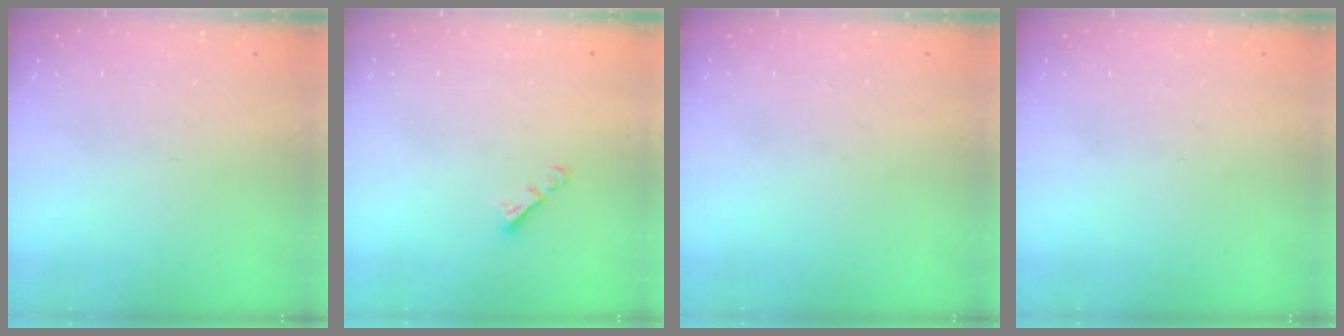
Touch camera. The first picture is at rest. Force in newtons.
{"total": 3.3, "press": 3.3, "slide": 0.4}
{"total": 0.0}
{"total": 0.0}